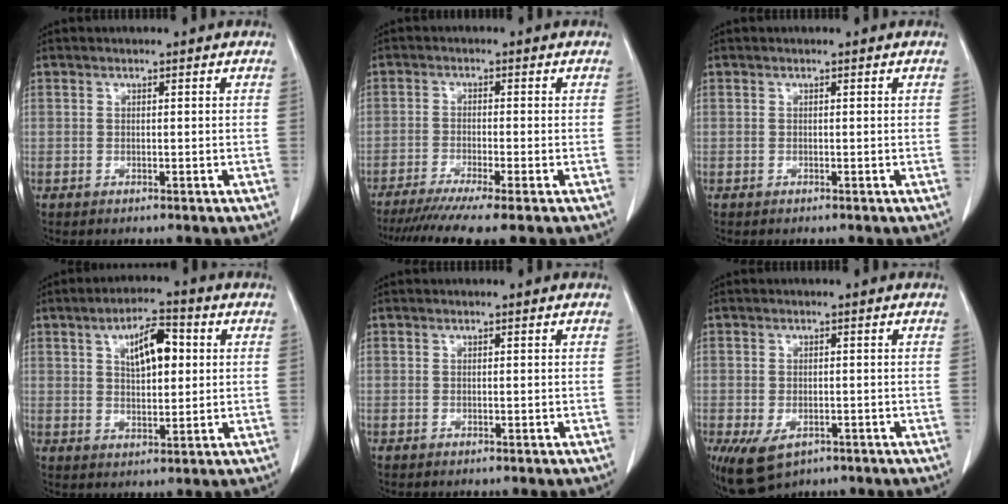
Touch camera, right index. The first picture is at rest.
{"total": 9.3, "force": [-7.4, -0.8, 5.6], "torque": [-0.079, -0.023, -0.116]}
{"total": 0.0}
{"total": 7.7, "force": [2.2, 3.0, 6.8], "torque": [-0.113, 0.011, 0.038]}
{"total": 0.0}
{"total": 7.0, "force": [-3.7, 4.2, 4.2], "torque": [-0.083, -0.010, -0.051]}